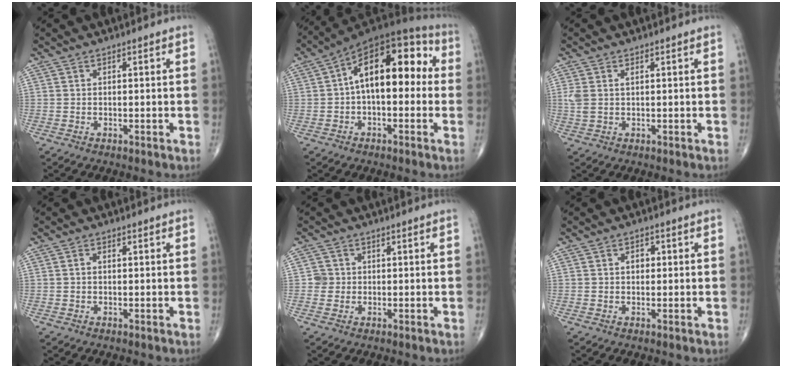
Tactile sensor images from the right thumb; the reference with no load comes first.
{"total": 16.8, "force": [1.6, 8.8, 14.2], "torque": [-0.188, 0.046, 0.012]}
{"total": 2.8, "force": [0.7, 1.5, 2.3], "torque": [-0.072, 0.012, 0.019]}
{"total": 0.7, "force": [0.0, 0.5, 0.6], "torque": [-0.010, 0.002, 0.000]}
{"total": 2.0, "force": [0.0, 2.0, 0.1], "torque": [0.014, 0.006, -0.004]}
{"total": 3.2, "force": [0.3, 2.2, 2.2], "torque": [-0.027, 0.010, 0.002]}